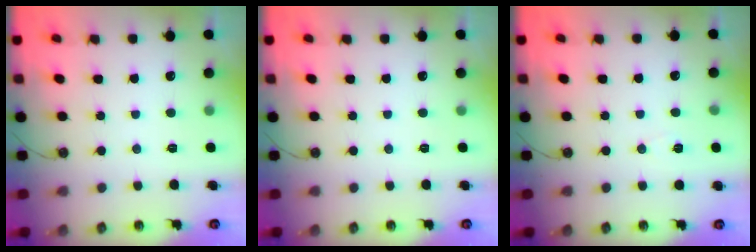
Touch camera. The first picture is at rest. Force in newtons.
{"total": 2.0, "press": 0.4, "slide": 2.0}
{"total": 4.7, "press": 3.8, "slide": 2.8}